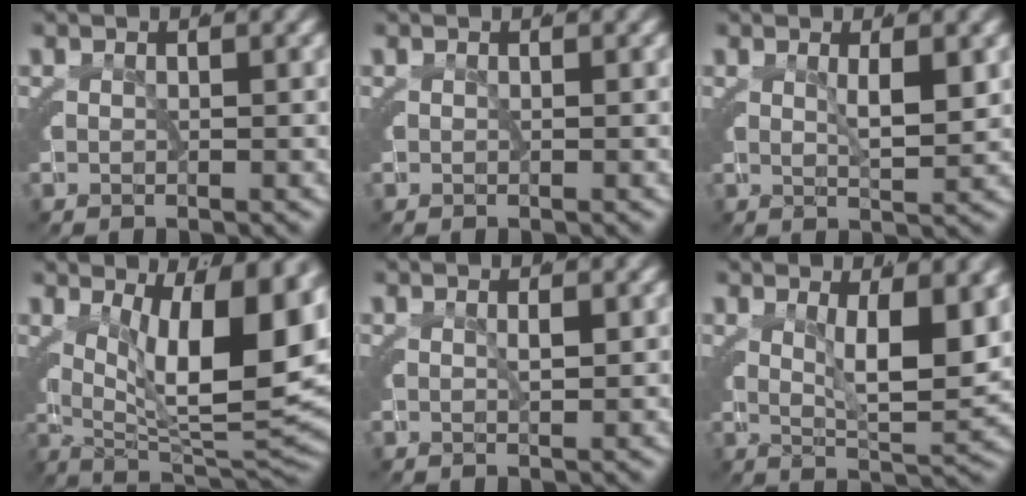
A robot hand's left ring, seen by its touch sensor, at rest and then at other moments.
{"total": 0.0}
{"total": 2.4, "force": [1.1, -0.5, 2.1], "torque": [-0.028, -0.010, 0.027]}
{"total": 13.3, "force": [2.4, 5.6, 11.8], "torque": [-0.154, -0.010, 0.050]}
{"total": 0.9, "force": [0.4, -0.1, 0.8], "torque": [-0.016, -0.007, 0.011]}
{"total": 5.3, "force": [1.8, 0.6, 5.0], "torque": [-0.074, -0.019, 0.039]}